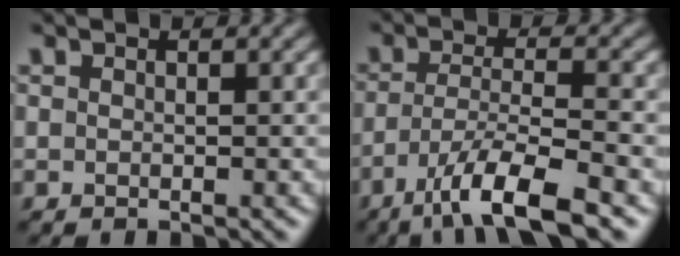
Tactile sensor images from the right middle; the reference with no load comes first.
{"total": 7.4, "force": [-4.6, 1.6, 5.6], "torque": [-0.095, 0.000, -0.085]}